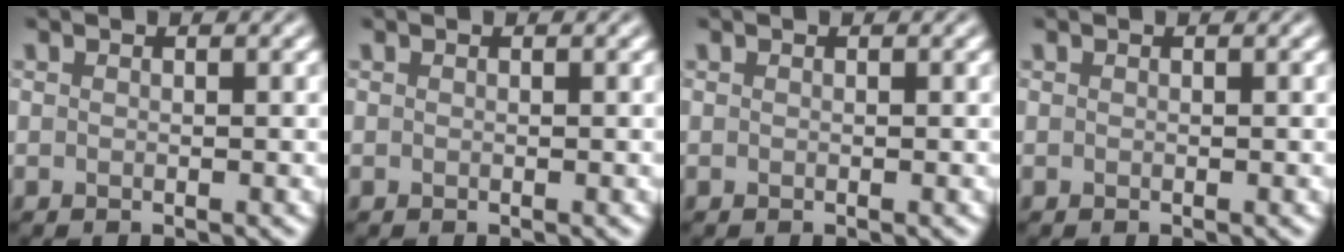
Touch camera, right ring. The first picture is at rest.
{"total": 0.0}
{"total": 0.0}
{"total": 0.0}